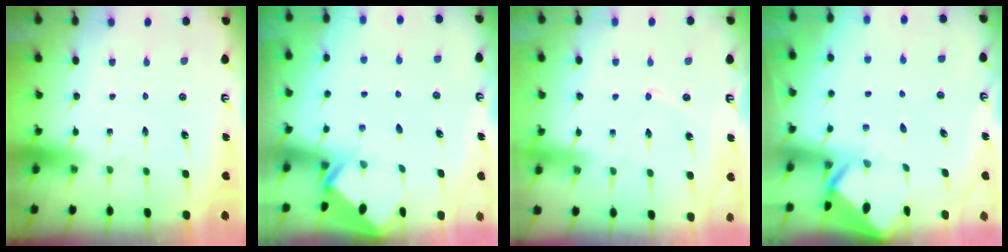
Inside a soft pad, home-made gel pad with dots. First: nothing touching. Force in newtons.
{"total": 2.7, "press": 2.7, "slide": 0.2}
{"total": 2.1, "press": 2.1, "slide": 0.2}
{"total": 3.2, "press": 3.2, "slide": 0.2}